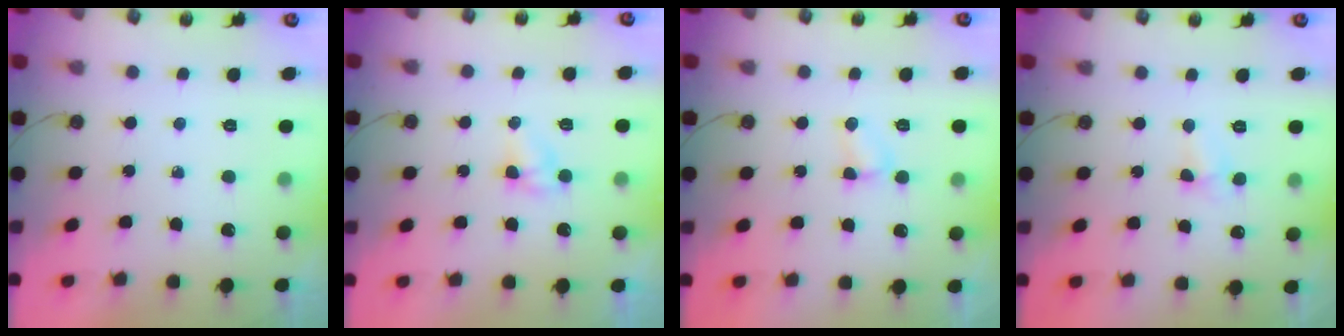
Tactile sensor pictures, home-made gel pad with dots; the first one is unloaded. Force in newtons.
{"total": 2.8, "press": 2.8, "slide": 0.2}
{"total": 2.9, "press": 2.9, "slide": 0.3}
{"total": 3.8, "press": 3.8, "slide": 0.5}